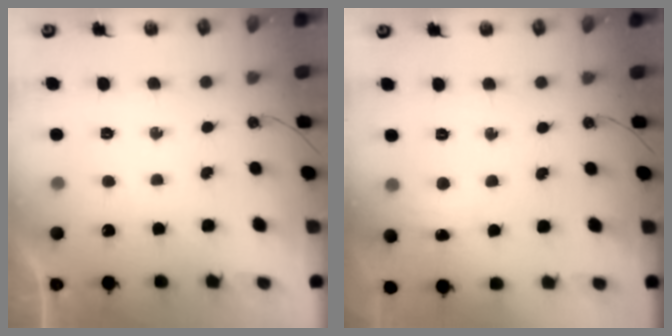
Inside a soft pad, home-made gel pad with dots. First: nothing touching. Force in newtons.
{"total": 7.1, "press": 7.0, "slide": 0.9}